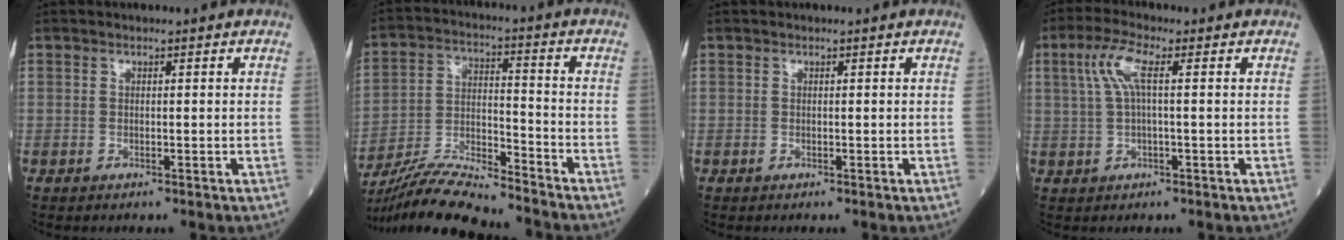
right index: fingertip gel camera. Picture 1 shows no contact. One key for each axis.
{"total": 14.6, "fx": -13.7, "fy": 0.2, "fz": 5.0, "tx": -0.093, "ty": 0.000, "tz": -0.248}
{"total": 0.0}
{"total": 5.1, "fx": 1.4, "fy": 1.0, "fz": 4.8, "tx": -0.111, "ty": 0.020, "tz": 0.030}